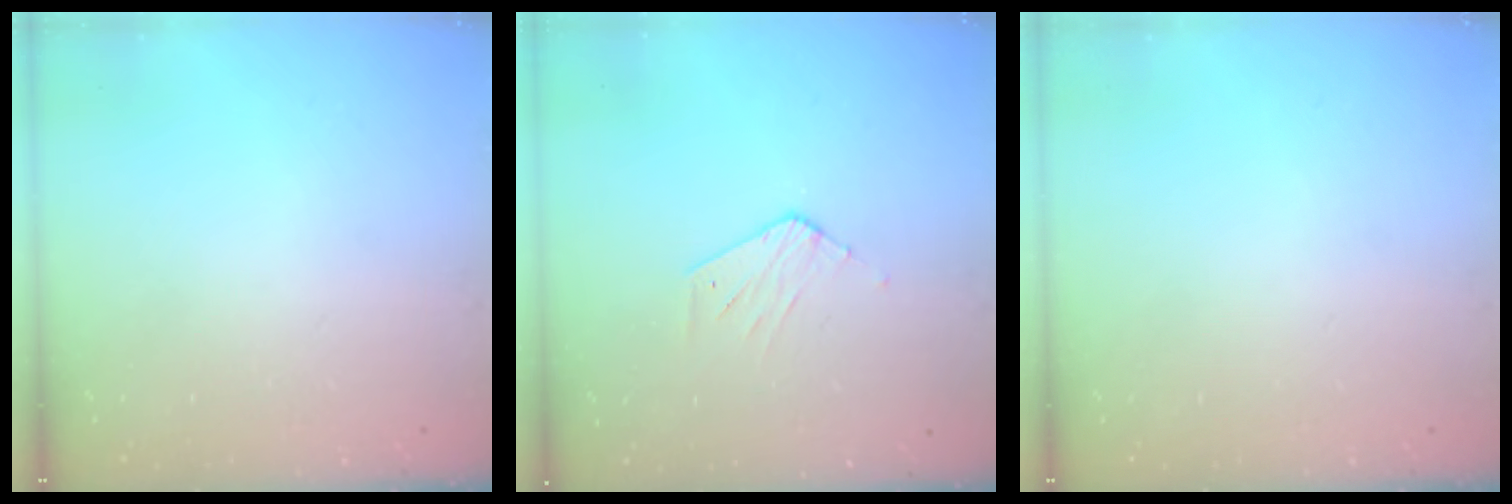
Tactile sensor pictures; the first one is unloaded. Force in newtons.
{"total": 4.8, "press": 4.8, "slide": 0.2}
{"total": 0.0}